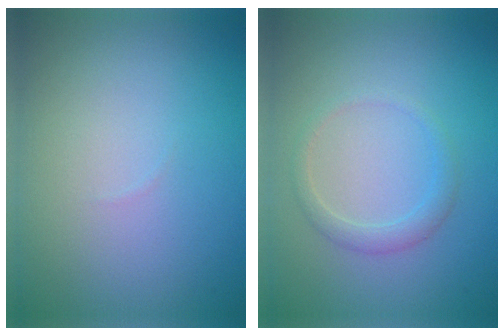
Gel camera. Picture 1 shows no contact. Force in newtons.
{"total": 1.5, "press": 1.5, "slide": 0.2}